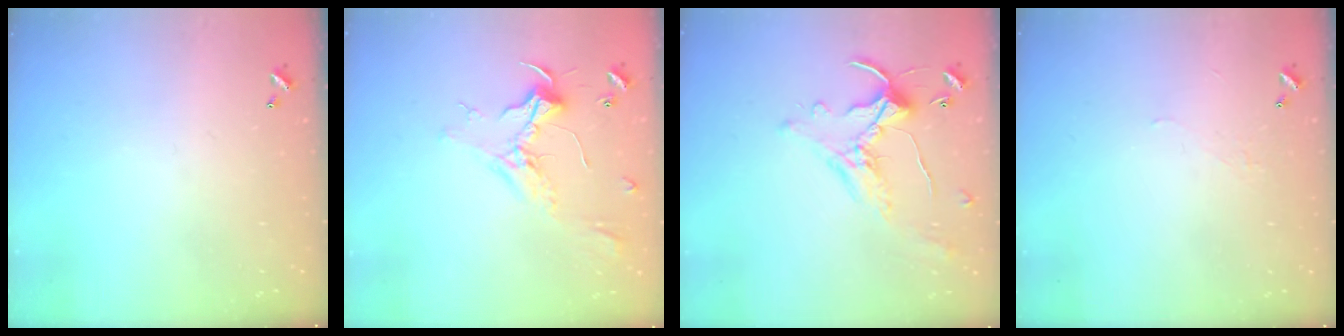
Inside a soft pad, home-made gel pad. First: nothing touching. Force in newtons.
{"total": 2.4, "press": 2.3, "slide": 0.8}
{"total": 1.7, "press": 1.5, "slide": 0.8}
{"total": 2.0, "press": 2.0, "slide": 0.5}